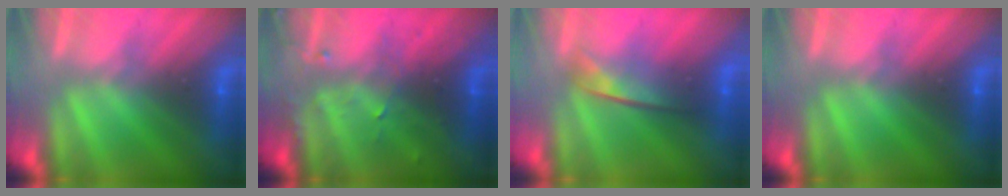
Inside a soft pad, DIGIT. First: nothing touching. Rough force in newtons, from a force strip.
{"total": 3.4}
{"total": 2.0}
{"total": 0.0}